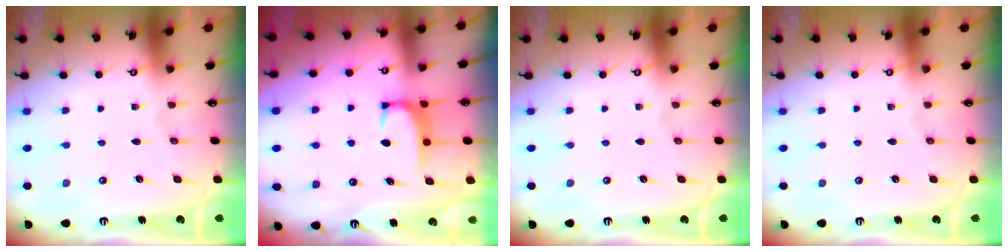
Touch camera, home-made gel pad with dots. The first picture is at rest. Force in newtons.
{"total": 1.9, "press": 1.8, "slide": 0.5}
{"total": 0.0}
{"total": 0.0}